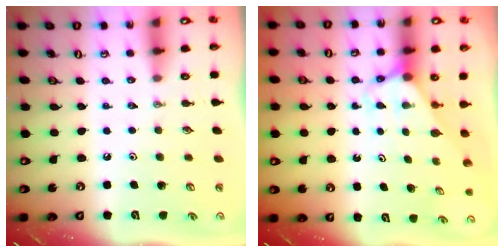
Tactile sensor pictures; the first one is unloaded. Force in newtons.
{"total": 2.5, "press": 2.5, "slide": 0.2}